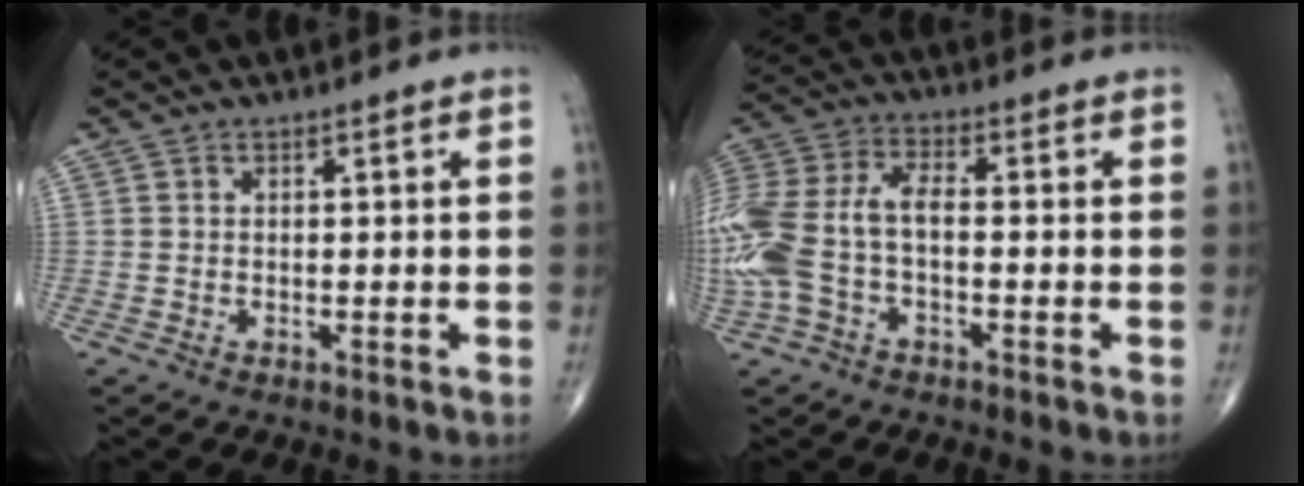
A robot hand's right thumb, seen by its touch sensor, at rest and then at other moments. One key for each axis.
{"total": 15.6, "fx": -2.7, "fy": 8.6, "fz": 12.8, "tx": -0.310, "ty": 0.028, "tz": -0.052}